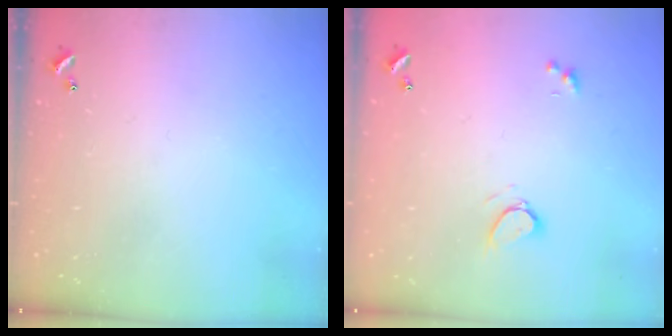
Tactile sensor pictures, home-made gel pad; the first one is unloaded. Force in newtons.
{"total": 0.8, "press": 0.5, "slide": 0.6}